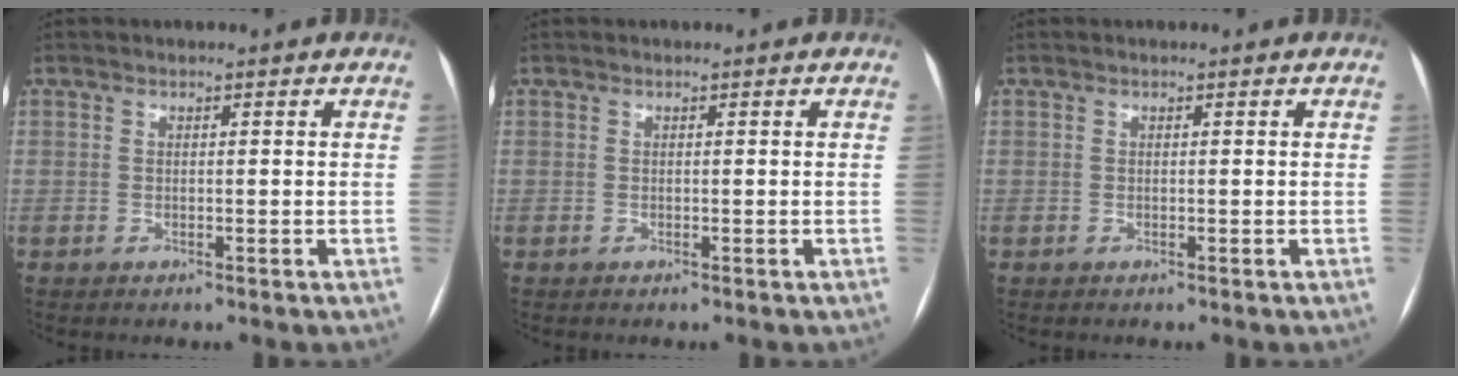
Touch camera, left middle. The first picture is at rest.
{"total": 0.0}
{"total": 0.0}